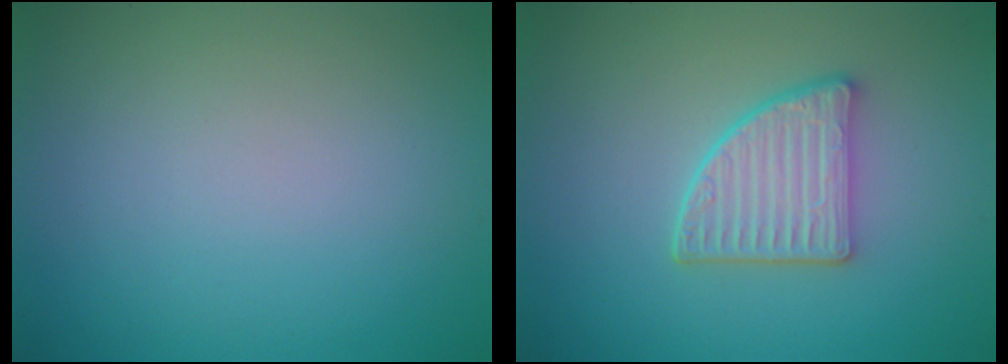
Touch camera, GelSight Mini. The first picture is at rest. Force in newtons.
{"total": 3.8, "press": 3.3, "slide": 1.9}